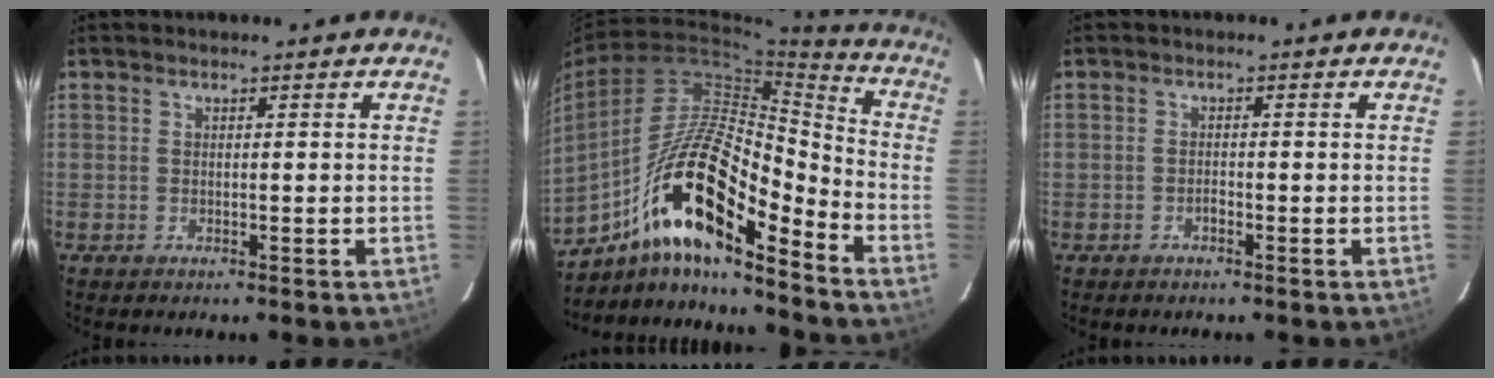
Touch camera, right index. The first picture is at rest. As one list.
[{"total": 17.6, "force": [-10.5, 3.8, 13.6], "torque": [-0.250, 0.024, -0.179]}, {"total": 0.8, "force": [-0.6, 0.3, 0.5], "torque": [-0.008, 0.002, -0.012]}]